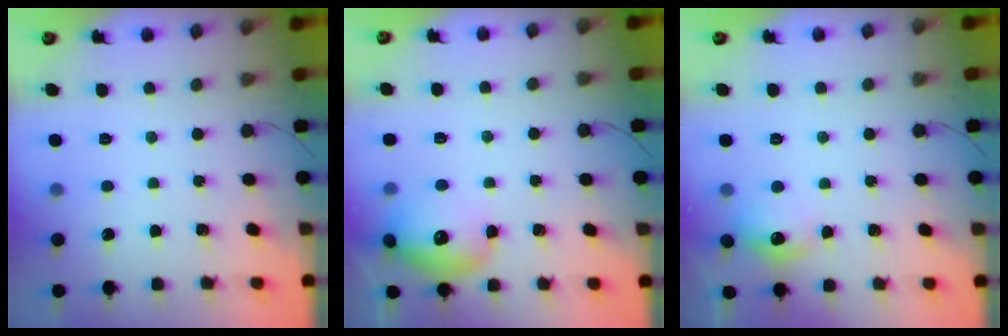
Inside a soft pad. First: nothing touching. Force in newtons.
{"total": 14.2, "press": 14.1, "slide": 1.5}
{"total": 9.5, "press": 9.4, "slide": 0.9}